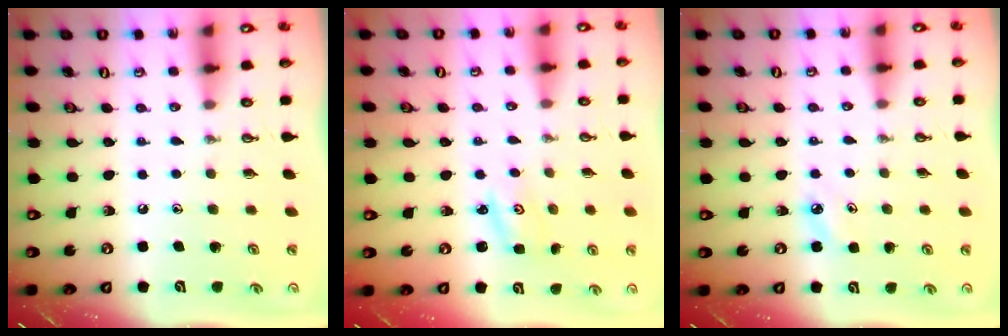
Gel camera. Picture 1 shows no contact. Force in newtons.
{"total": 2.0, "press": 2.0, "slide": 0.2}
{"total": 4.8, "press": 4.8, "slide": 0.8}